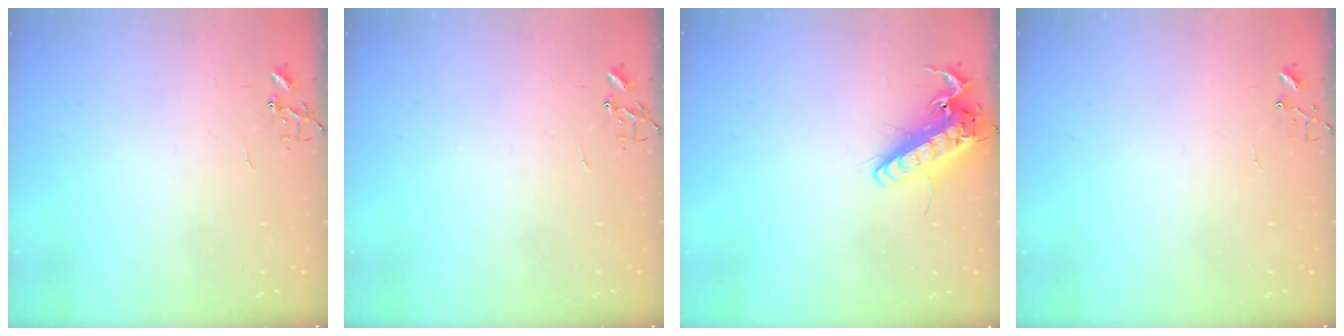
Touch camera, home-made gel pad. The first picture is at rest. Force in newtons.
{"total": 0.0}
{"total": 15.0, "press": 14.7, "slide": 2.8}
{"total": 3.8, "press": 3.8, "slide": 0.5}